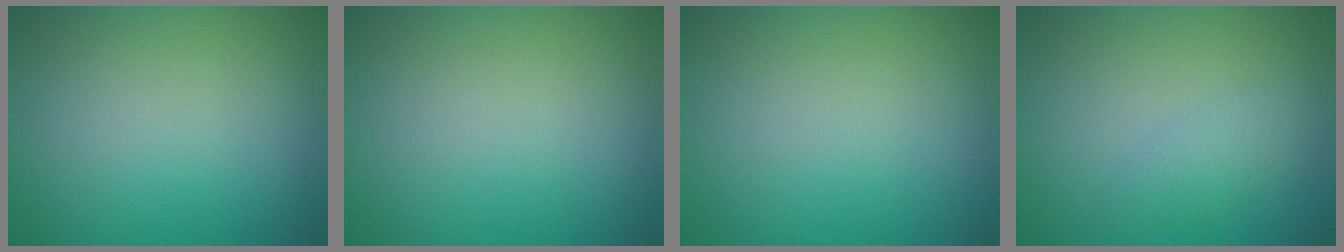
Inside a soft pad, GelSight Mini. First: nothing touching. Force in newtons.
{"total": 0.0}
{"total": 0.0}
{"total": 1.4, "press": 1.4, "slide": 0.0}